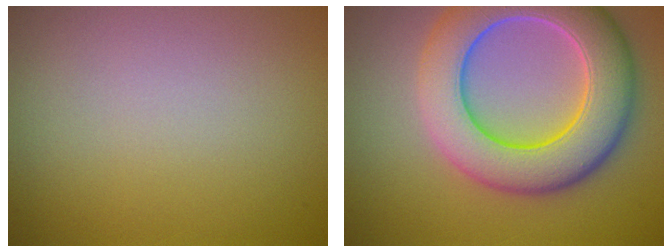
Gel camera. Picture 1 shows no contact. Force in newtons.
{"total": 9.5, "press": 9.5, "slide": 0.9}